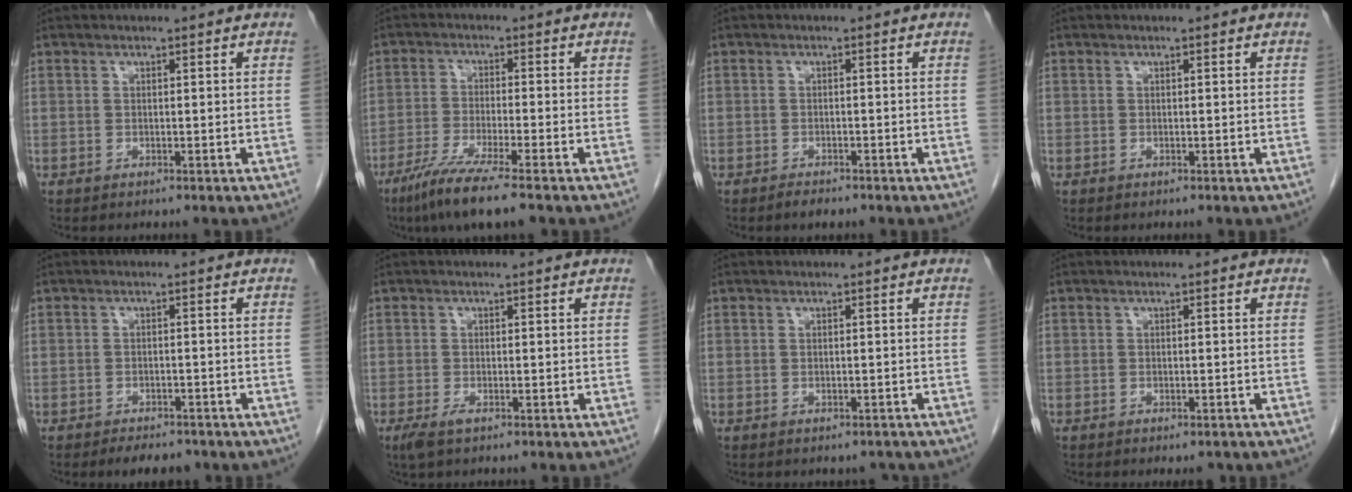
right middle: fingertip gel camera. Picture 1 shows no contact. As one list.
[{"total": 8.5, "force": [-6.0, -0.4, 5.9], "torque": [-0.107, -0.026, -0.109]}, {"total": 1.6, "force": [-1.3, 0.6, 0.7], "torque": [-0.016, -0.001, -0.016]}, {"total": 0.0}, {"total": 4.2, "force": [-3.4, 1.8, 1.6], "torque": [-0.019, 0.000, -0.046]}, {"total": 1.9, "force": [-1.1, 0.5, 1.4], "torque": [-0.034, -0.005, -0.019]}, {"total": 1.6, "force": [-1.4, 0.8, 0.2], "torque": [0.000, 0.000, -0.020]}, {"total": 2.1, "force": [-1.7, 0.8, 0.9], "torque": [-0.009, -0.003, -0.019]}]